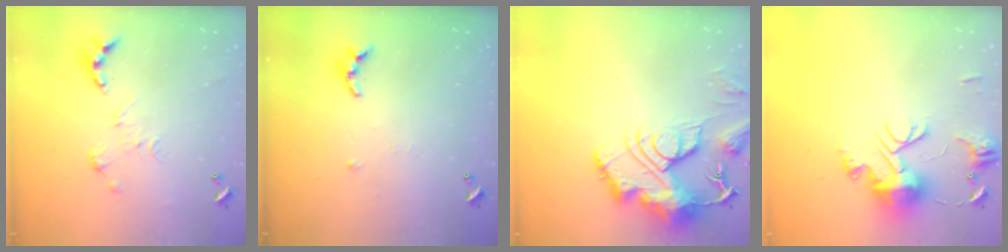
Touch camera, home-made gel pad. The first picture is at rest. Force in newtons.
{"total": 6.4, "press": 6.4, "slide": 0.5}
{"total": 17.8, "press": 17.8, "slide": 1.8}
{"total": 13.5, "press": 13.5, "slide": 1.0}